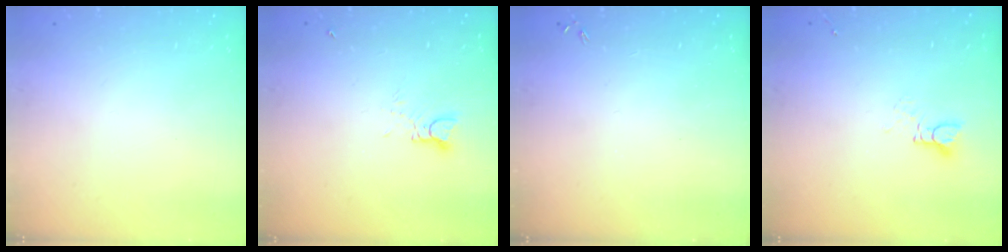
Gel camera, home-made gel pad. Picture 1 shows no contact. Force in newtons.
{"total": 2.7, "press": 2.7, "slide": 0.2}
{"total": 0.0}
{"total": 2.9, "press": 2.9, "slide": 0.2}